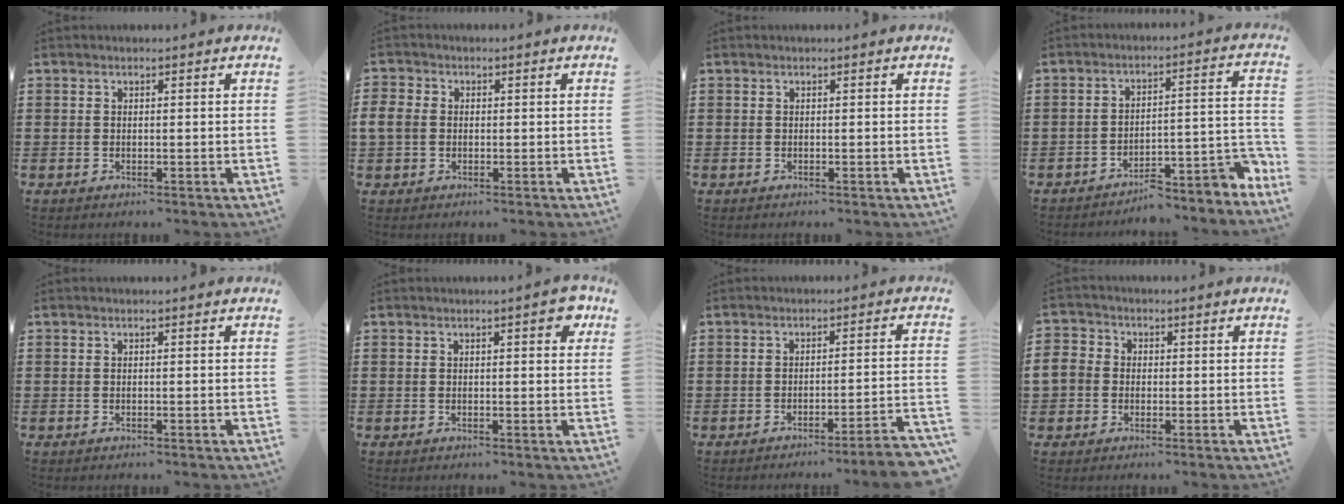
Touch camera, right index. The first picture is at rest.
{"total": 2.9, "force": [-0.2, 2.5, 1.6], "torque": [-0.050, 0.004, -0.010]}
{"total": 0.0}
{"total": 5.2, "force": [-4.8, 0.3, 2.1], "torque": [-0.033, -0.010, -0.096]}
{"total": 0.0}
{"total": 2.7, "force": [1.2, 0.8, 2.3], "torque": [-0.024, -0.001, 0.013]}
{"total": 3.5, "force": [-2.9, -0.7, 1.8], "torque": [-0.031, -0.015, -0.059]}
{"total": 3.9, "force": [-0.6, 3.5, 1.4], "torque": [-0.060, 0.002, -0.021]}